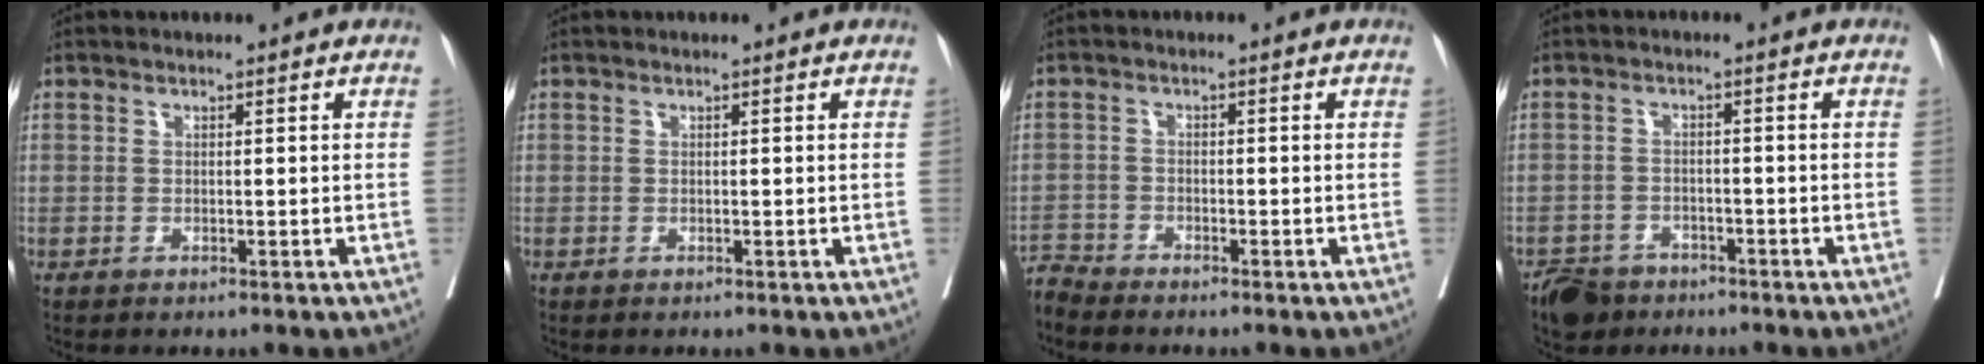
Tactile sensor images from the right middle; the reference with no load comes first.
{"total": 0.0}
{"total": 2.6, "force": [-2.5, -0.5, -0.5], "torque": [0.015, -0.015, -0.050]}
{"total": 4.7, "force": [-3.6, 2.8, 0.8], "torque": [-0.013, 0.003, -0.063]}